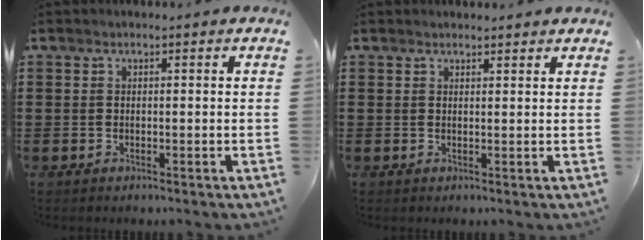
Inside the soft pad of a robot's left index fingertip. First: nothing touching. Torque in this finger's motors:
{"motor_torque": [-0.05, 0.00, 0.03, -0.01]}